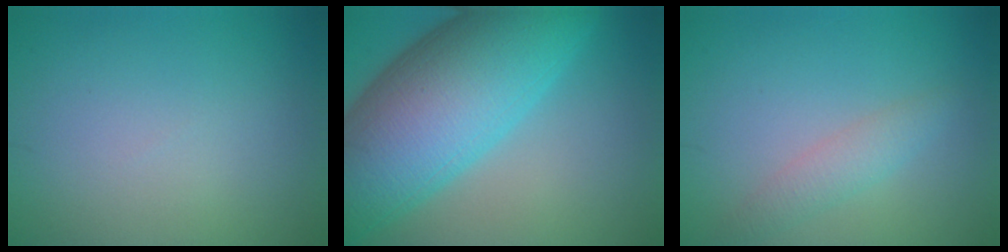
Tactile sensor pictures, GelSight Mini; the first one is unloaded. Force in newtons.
{"total": 15.0, "press": 15.0, "slide": 0.5}
{"total": 1.9, "press": 1.9, "slide": 0.1}